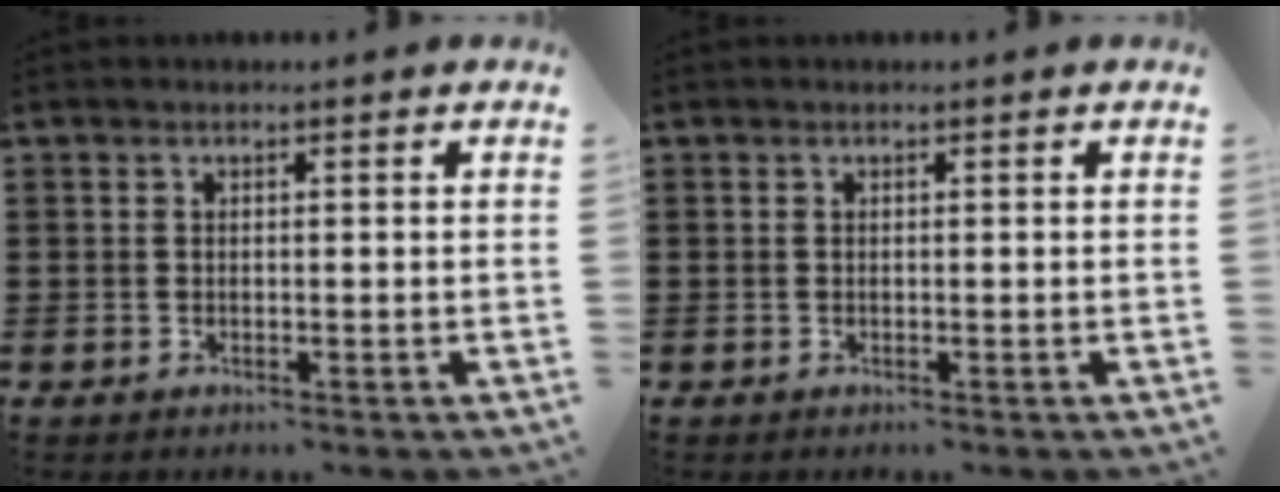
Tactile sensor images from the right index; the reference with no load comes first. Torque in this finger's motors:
{"motor_torque": [0.10, 1.05, 0.00, 0.01]}